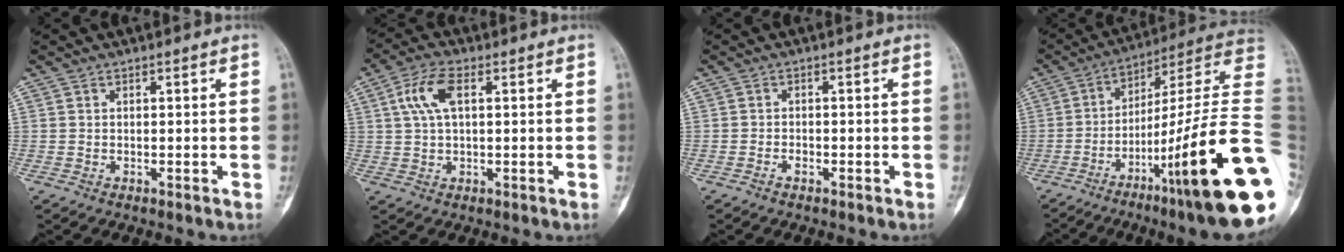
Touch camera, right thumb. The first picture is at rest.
{"total": 6.7, "force": [1.8, 3.1, 5.7], "torque": [-0.125, 0.014, 0.034]}
{"total": 1.1, "force": [-0.8, 0.5, 0.6], "torque": [-0.013, 0.003, -0.015]}
{"total": 30.3, "force": [-9.1, 4.1, 28.6], "torque": [-0.350, 0.054, -0.144]}